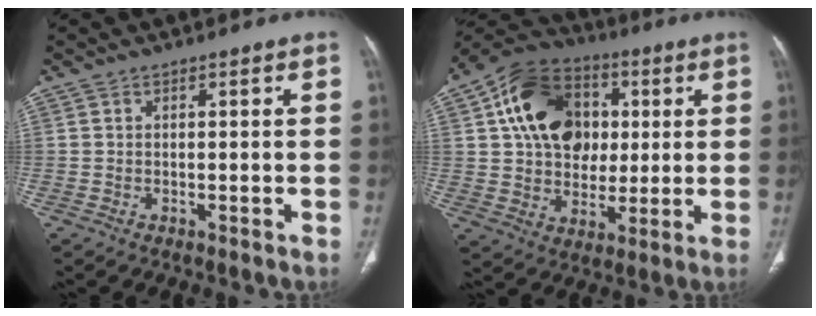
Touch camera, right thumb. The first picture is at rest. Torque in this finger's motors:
{"motor_torque": [1.65, 3.05, 1.09, -0.23, 0.46]}